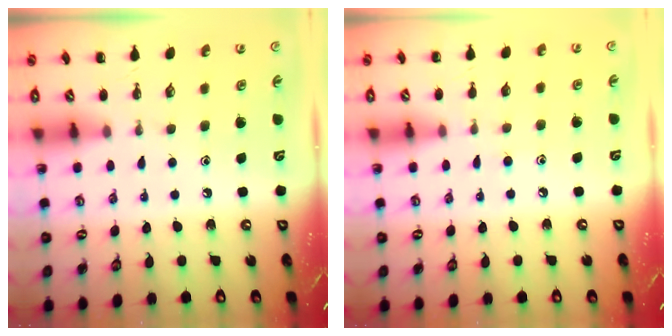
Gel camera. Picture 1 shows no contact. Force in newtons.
{"total": 4.3, "press": 3.9, "slide": 1.8}